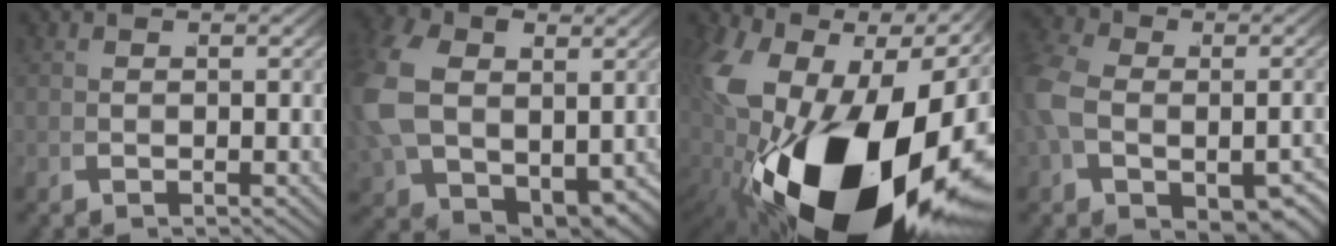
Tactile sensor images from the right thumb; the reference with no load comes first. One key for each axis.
{"total": 9.8, "fx": 0.6, "fy": 7.2, "fz": 6.6, "tx": -0.173, "ty": -0.052, "tz": 0.045}
{"total": 25.3, "fx": -2.9, "fy": 15.0, "fz": 20.2, "tx": -0.421, "ty": -0.101, "tz": 0.017}
{"total": 6.8, "fx": -0.9, "fy": 5.1, "fz": 4.5, "tx": -0.110, "ty": -0.029, "tz": 0.002}